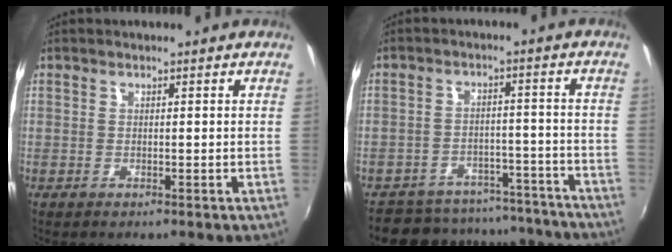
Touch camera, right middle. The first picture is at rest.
{"total": 17.8, "force": [-16.0, 6.6, 4.2], "torque": [-0.092, 0.034, -0.198]}